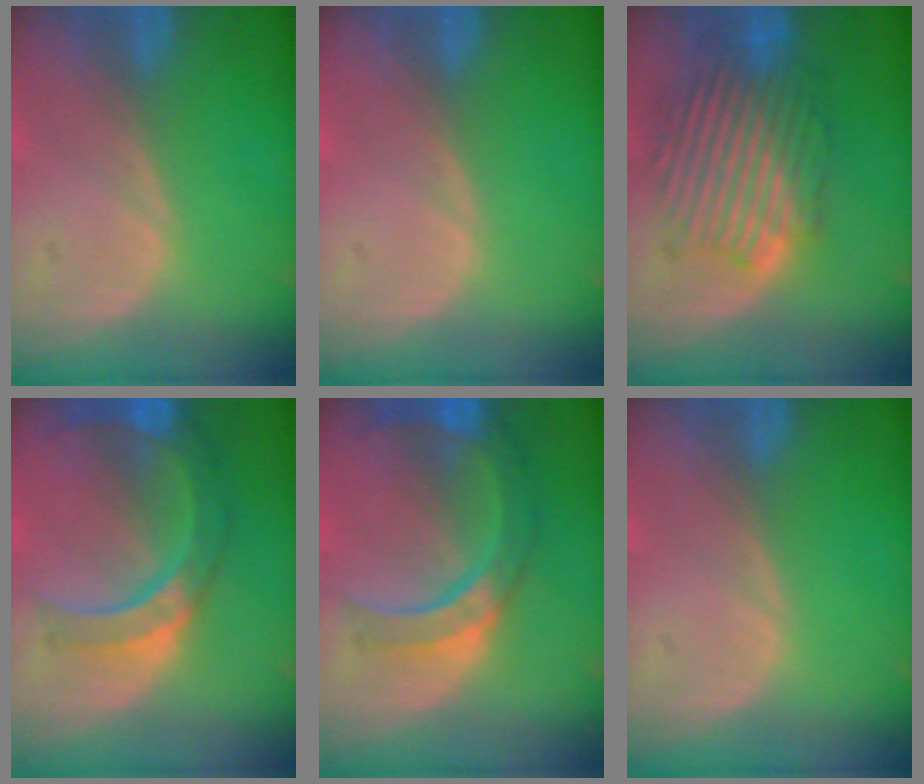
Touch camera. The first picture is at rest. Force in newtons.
{"total": 0.0}
{"total": 9.2, "press": 9.2, "slide": 0.5}
{"total": 8.7, "press": 8.0, "slide": 3.2}
{"total": 8.7, "press": 8.0, "slide": 3.2}
{"total": 0.0}